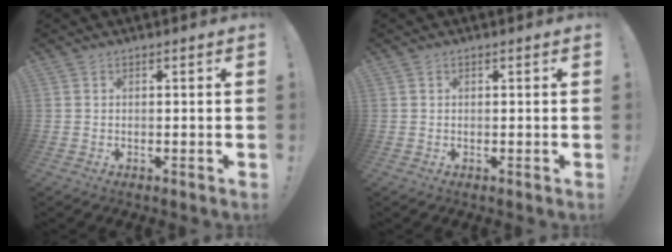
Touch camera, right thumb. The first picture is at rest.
{"total": 0.0}